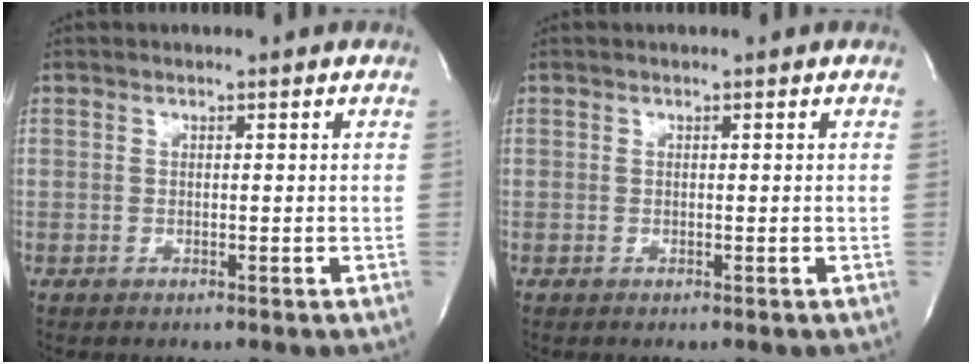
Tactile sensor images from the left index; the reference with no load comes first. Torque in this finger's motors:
{"motor_torque": [0.00, 0.00, 0.00, 0.00]}